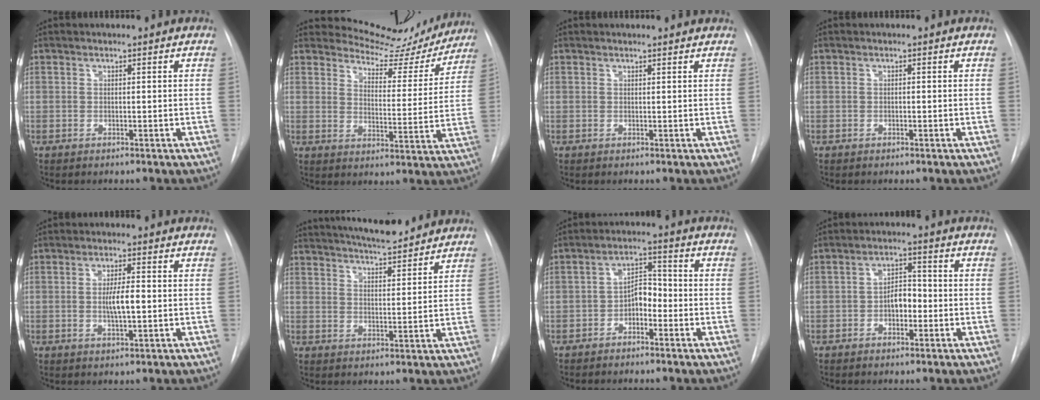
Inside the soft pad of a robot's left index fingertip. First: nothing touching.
{"total": 12.4, "force": [12.1, 2.8, 0.3], "torque": [0.005, -0.030, 0.146]}
{"total": 3.2, "force": [3.1, 0.4, 0.8], "torque": [-0.013, 0.013, 0.029]}
{"total": 0.0}
{"total": 4.4, "force": [-0.3, 0.8, 4.3], "torque": [-0.078, -0.002, -0.004]}
{"total": 11.1, "force": [10.2, 1.3, 4.2], "torque": [-0.070, 0.005, 0.149]}
{"total": 4.8, "force": [-2.1, 2.6, 3.5], "torque": [-0.060, 0.019, -0.040]}
{"total": 4.3, "force": [-1.2, 2.4, 3.4], "torque": [-0.054, 0.015, -0.022]}